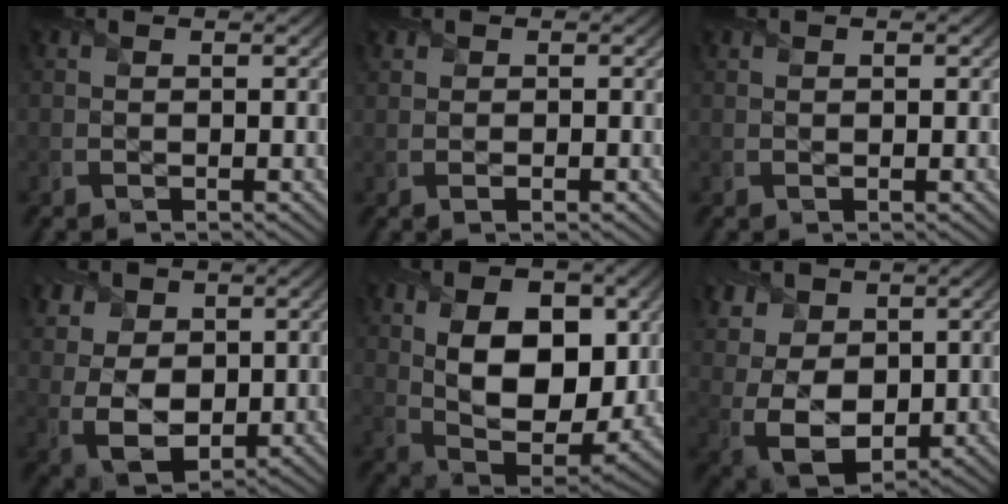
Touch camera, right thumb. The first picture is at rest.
{"total": 1.2, "force": [0.2, 0.6, 1.0], "torque": [-0.018, -0.001, 0.006]}
{"total": 0.6, "force": [0.4, 0.1, 0.4], "torque": [-0.009, 0.002, 0.007]}
{"total": 8.6, "force": [2.7, 6.4, 5.1], "torque": [-0.151, 0.012, 0.055]}
{"total": 13.3, "force": [2.8, 8.0, 10.2], "torque": [-0.180, -0.005, 0.047]}
{"total": 10.0, "force": [2.9, 7.3, 6.2], "torque": [-0.174, 0.011, 0.061]}